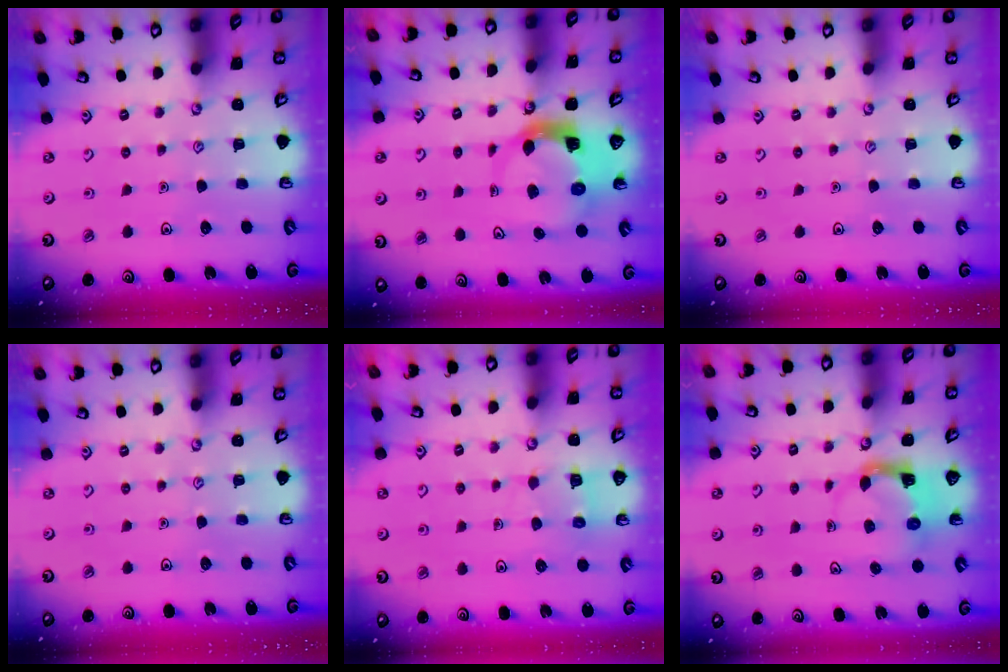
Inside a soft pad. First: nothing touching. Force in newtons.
{"total": 4.6, "press": 4.6, "slide": 0.5}
{"total": 0.0}
{"total": 0.0}
{"total": 3.4, "press": 3.4, "slide": 0.3}
{"total": 3.7, "press": 3.7, "slide": 0.6}